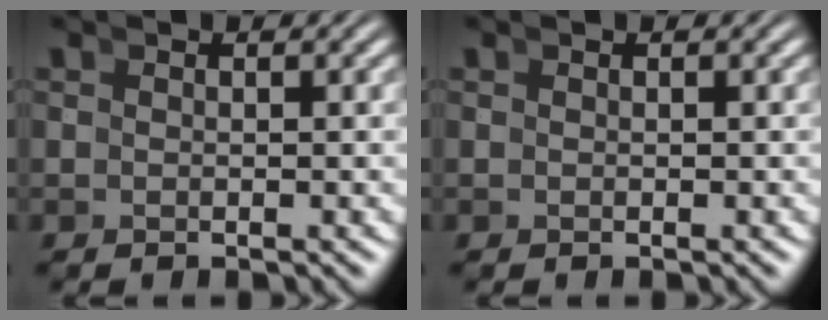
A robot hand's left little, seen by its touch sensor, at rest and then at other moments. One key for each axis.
{"total": 0.0}